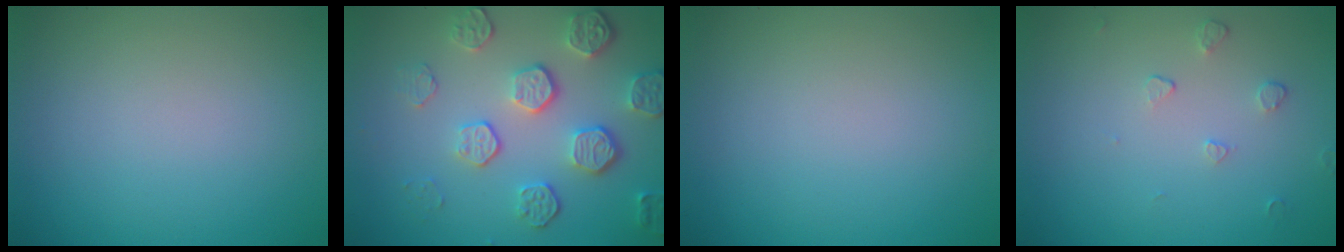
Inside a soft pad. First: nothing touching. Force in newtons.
{"total": 5.4, "press": 4.2, "slide": 3.3}
{"total": 0.0}
{"total": 0.9, "press": 0.6, "slide": 0.7}